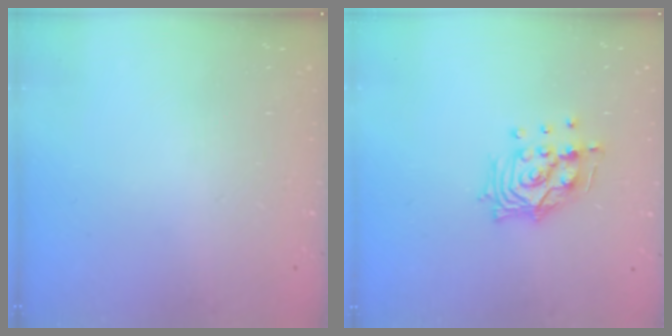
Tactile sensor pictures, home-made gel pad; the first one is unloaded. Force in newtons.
{"total": 12.8, "press": 12.7, "slide": 1.6}